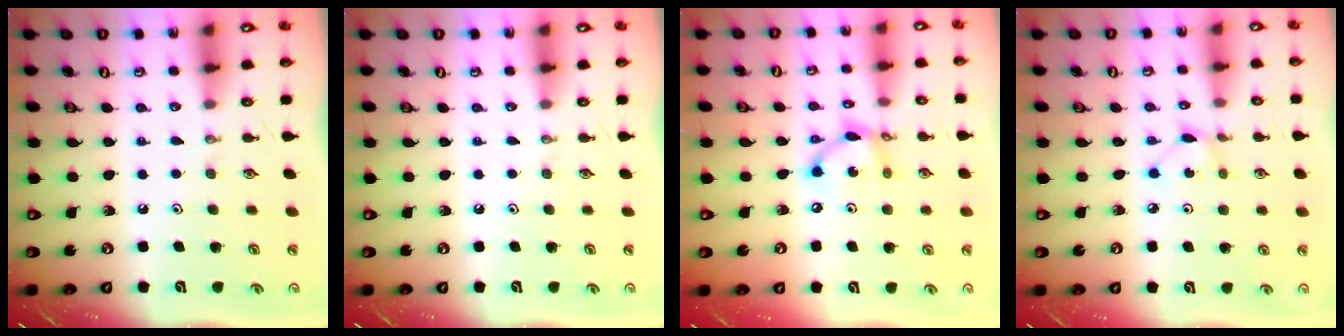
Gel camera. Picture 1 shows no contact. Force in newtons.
{"total": 0.0}
{"total": 10.3, "press": 10.3, "slide": 0.5}
{"total": 2.3, "press": 2.3, "slide": 0.2}